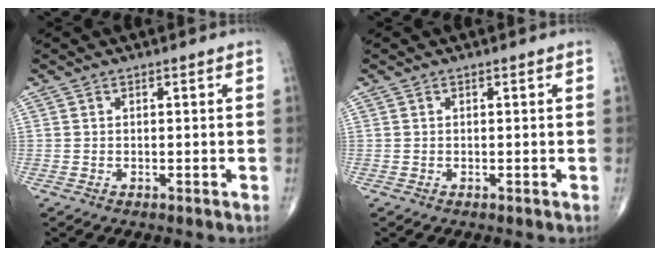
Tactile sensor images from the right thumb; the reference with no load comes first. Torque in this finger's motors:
{"motor_torque": [0.00, 0.00, 0.00, 0.00, 0.00]}